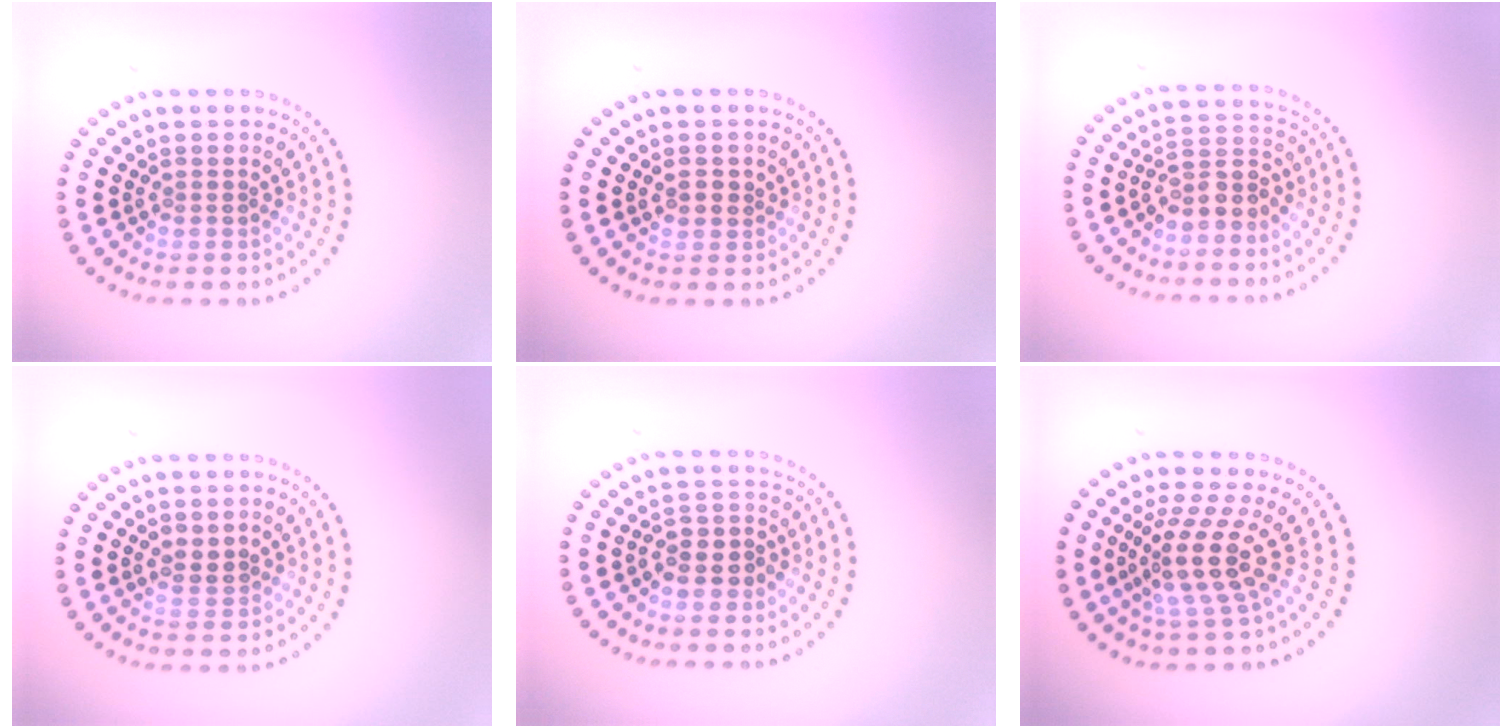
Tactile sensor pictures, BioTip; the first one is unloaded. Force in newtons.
{"total": 0.9, "press": 0.9, "slide": 0.2}
{"total": 3.2, "press": 2.9, "slide": 1.3}
{"total": 1.9, "press": 1.8, "slide": 0.6}
{"total": 2.5, "press": 2.2, "slide": 1.1}
{"total": 4.5, "press": 3.4, "slide": 3.0}